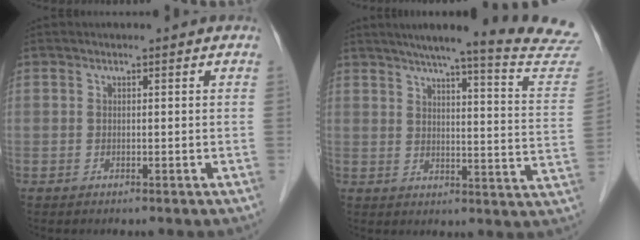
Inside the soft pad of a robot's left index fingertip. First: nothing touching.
{"total": 22.5, "force": [20.5, -0.6, 9.2], "torque": [-0.121, -0.083, 0.239]}